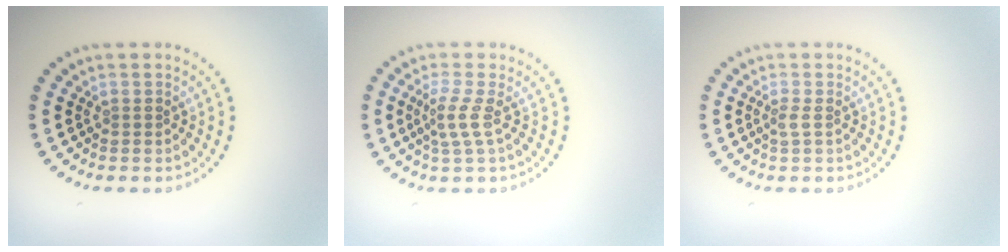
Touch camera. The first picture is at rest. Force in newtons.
{"total": 2.1, "press": 1.5, "slide": 1.5}
{"total": 1.0, "press": 0.7, "slide": 0.7}